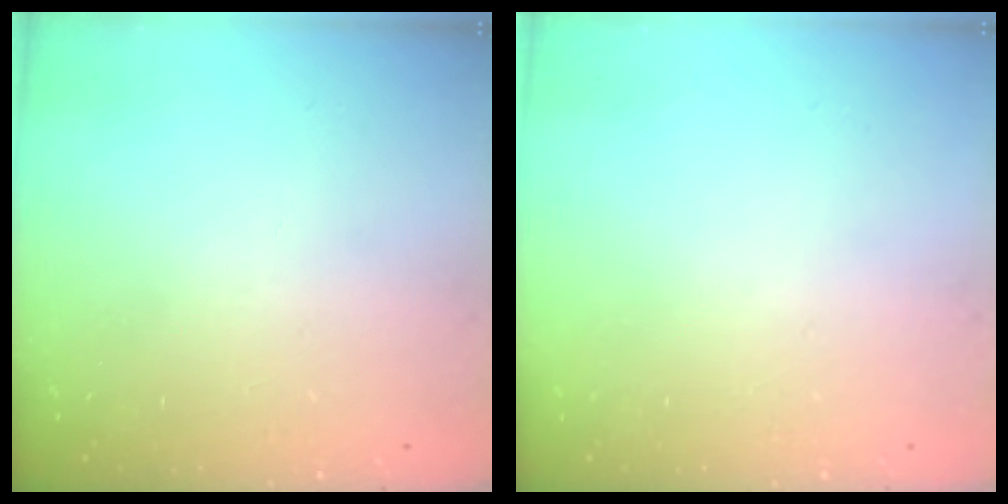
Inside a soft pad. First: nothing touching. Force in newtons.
{"total": 0.0}